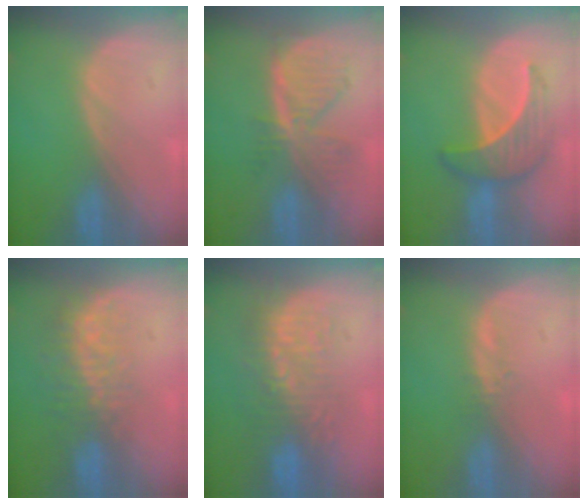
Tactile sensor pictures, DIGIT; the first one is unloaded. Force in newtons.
{"total": 8.0, "press": 7.0, "slide": 3.9}
{"total": 6.5, "press": 6.4, "slide": 1.2}
{"total": 8.3, "press": 6.9, "slide": 4.5}
{"total": 9.2, "press": 8.6, "slide": 3.1}
{"total": 1.1, "press": 1.0, "slide": 0.5}